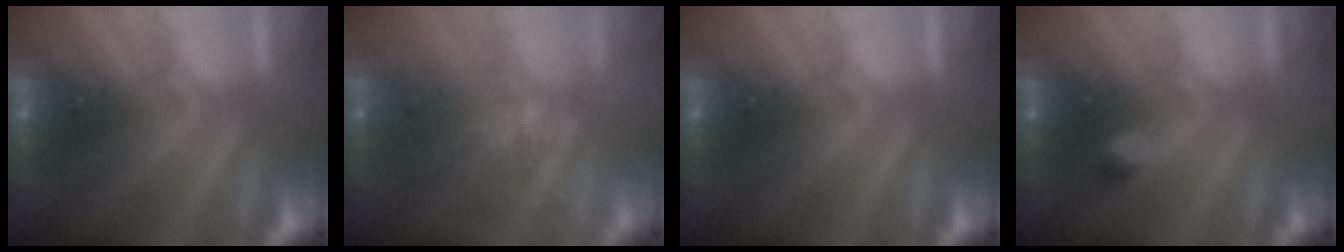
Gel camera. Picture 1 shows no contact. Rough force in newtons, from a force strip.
{"total": 2.8}
{"total": 0.0}
{"total": 2.4}